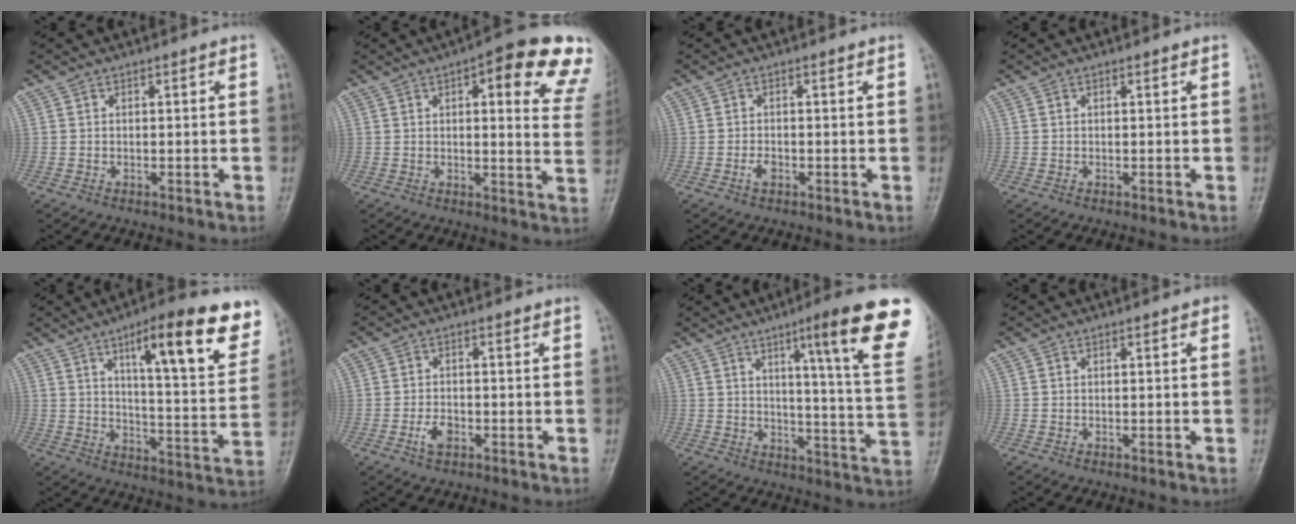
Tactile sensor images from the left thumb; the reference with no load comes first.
{"total": 17.7, "force": [9.1, 5.1, 14.3], "torque": [-0.144, -0.028, 0.093]}
{"total": 1.7, "force": [-0.7, 0.9, 1.2], "torque": [-0.022, 0.001, -0.014]}
{"total": 0.0}
{"total": 20.7, "force": [11.6, 5.2, 16.3], "torque": [-0.188, -0.042, 0.167]}
{"total": 2.9, "force": [-1.2, 1.7, 2.0], "torque": [-0.037, 0.005, -0.022]}
{"total": 19.8, "force": [10.5, 1.5, 16.7], "torque": [-0.199, -0.046, 0.135]}
{"total": 1.1, "force": [0.5, 0.2, 0.9], "torque": [-0.015, 0.001, 0.003]}